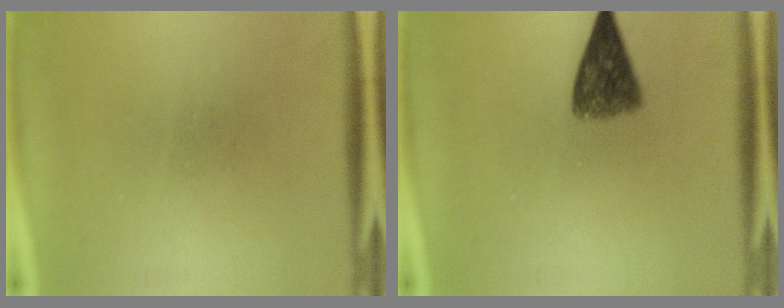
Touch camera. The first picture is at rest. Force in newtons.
{"total": 6.1}